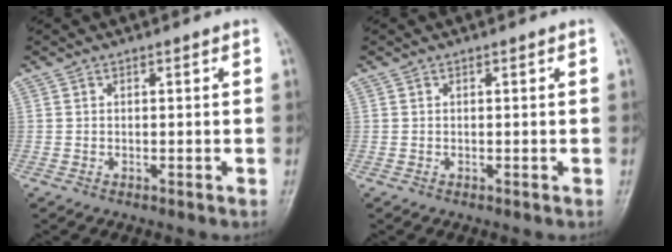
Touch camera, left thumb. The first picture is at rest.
{"total": 0.0}